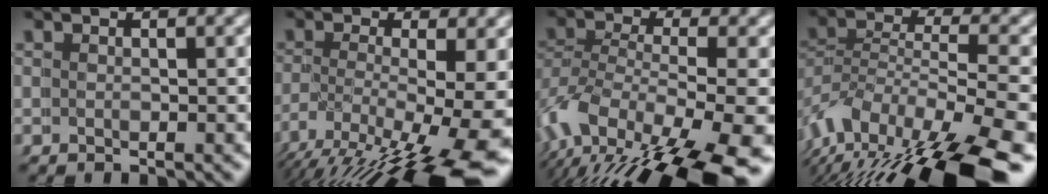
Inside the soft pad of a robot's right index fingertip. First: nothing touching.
{"total": 8.3, "force": [-1.5, 2.7, 7.7], "torque": [-0.132, -0.031, -0.011]}
{"total": 8.6, "force": [-2.8, 4.2, 6.9], "torque": [-0.145, -0.036, -0.031]}
{"total": 8.7, "force": [-3.8, 4.5, 6.4], "torque": [-0.135, -0.040, -0.049]}